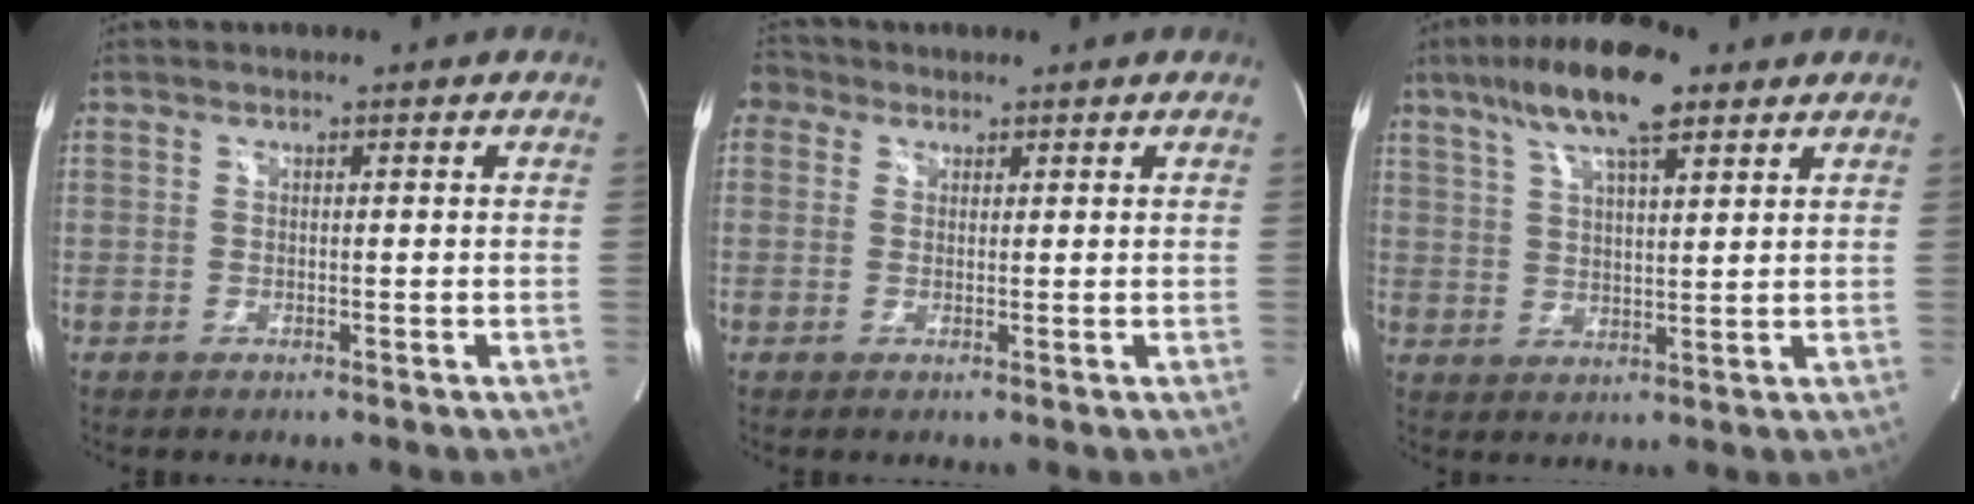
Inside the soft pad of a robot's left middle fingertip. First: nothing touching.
{"total": 3.3, "force": [1.7, 2.7, 0.8], "torque": [-0.019, 0.021, 0.031]}
{"total": 12.6, "force": [8.1, 2.8, 9.3], "torque": [-0.174, 0.022, 0.142]}